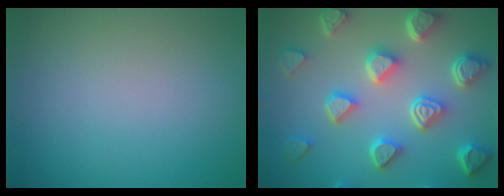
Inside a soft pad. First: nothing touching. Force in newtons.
{"total": 7.7, "press": 5.9, "slide": 4.9}